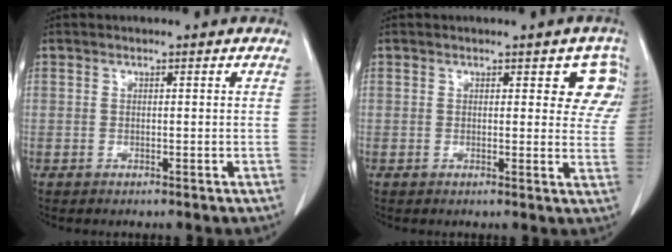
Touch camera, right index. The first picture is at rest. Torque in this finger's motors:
{"motor_torque": [0.23, -0.02, 0.09, 0.00]}